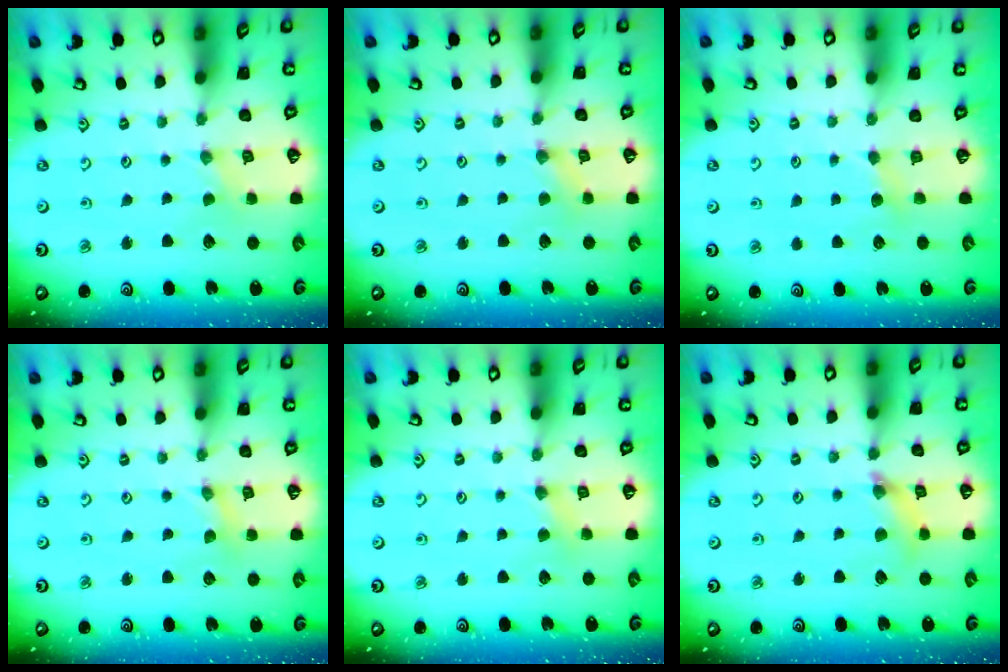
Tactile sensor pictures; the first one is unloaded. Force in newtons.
{"total": 2.0, "press": 2.0, "slide": 0.3}
{"total": 3.3, "press": 3.3, "slide": 0.6}
{"total": 1.4, "press": 1.4, "slide": 0.3}
{"total": 2.9, "press": 2.9, "slide": 0.6}
{"total": 5.8, "press": 5.8, "slide": 0.5}